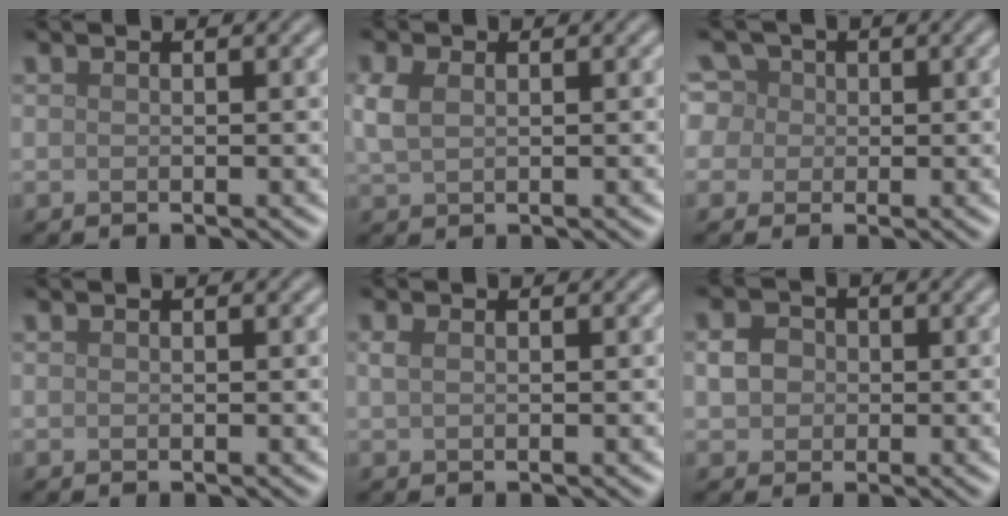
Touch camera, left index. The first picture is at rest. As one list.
[{"total": 2.5, "force": [0.6, 1.7, 1.7], "torque": [-0.046, 0.004, 0.013]}, {"total": 7.2, "force": [2.6, 5.9, 3.1], "torque": [-0.050, 0.041, 0.004]}, {"total": 0.0}, {"total": 0.8, "force": [0.3, 0.4, 0.6], "torque": [-0.016, 0.001, 0.005]}, {"total": 2.2, "force": [0.1, 2.0, 0.9], "torque": [-0.014, 0.002, -0.001]}]